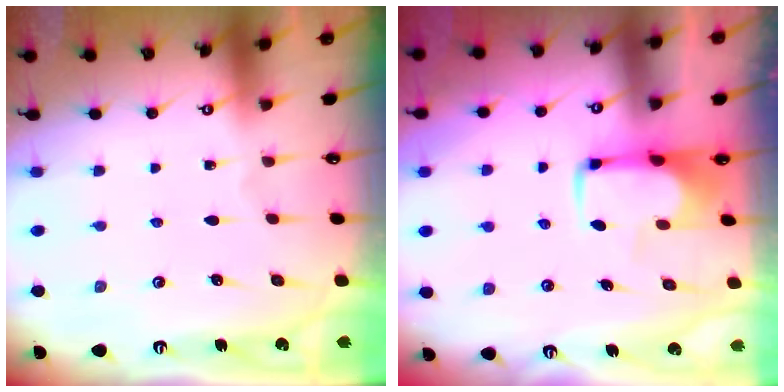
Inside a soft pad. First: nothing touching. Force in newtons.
{"total": 2.0, "press": 1.9, "slide": 0.4}